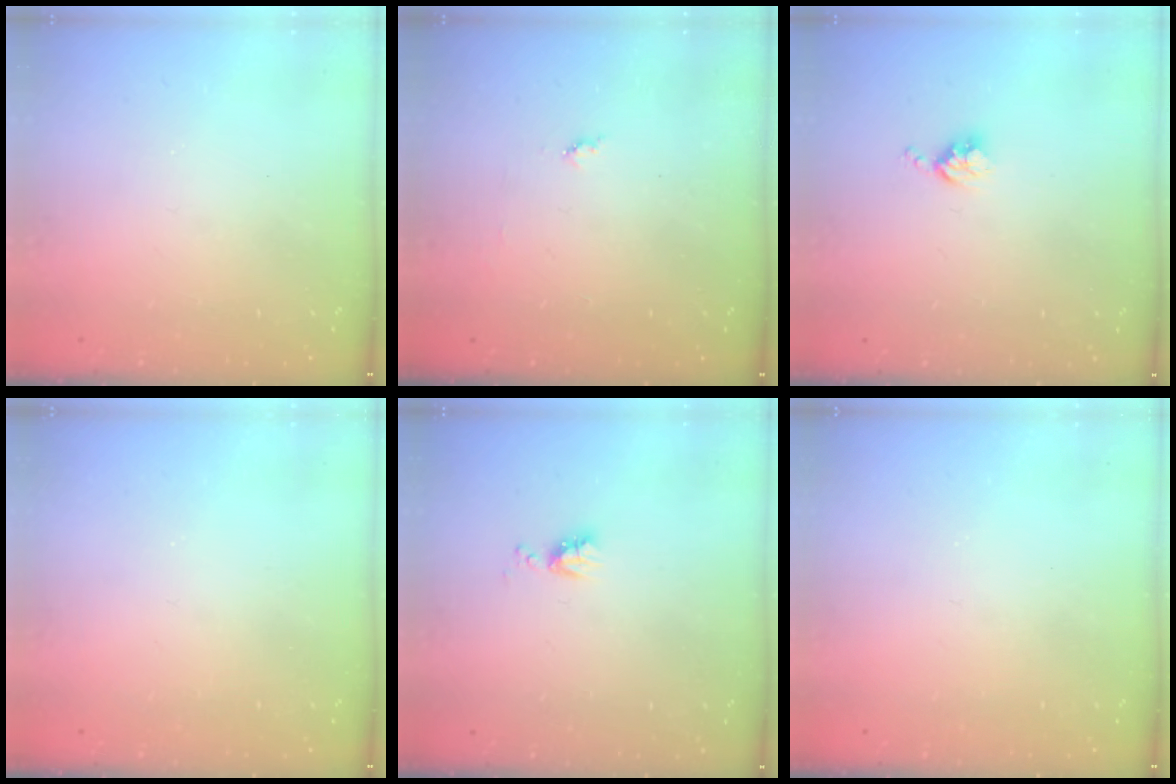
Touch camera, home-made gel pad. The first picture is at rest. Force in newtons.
{"total": 3.9, "press": 3.9, "slide": 0.4}
{"total": 3.5, "press": 3.5, "slide": 0.4}
{"total": 0.0}
{"total": 4.9, "press": 4.8, "slide": 0.8}
{"total": 0.0}